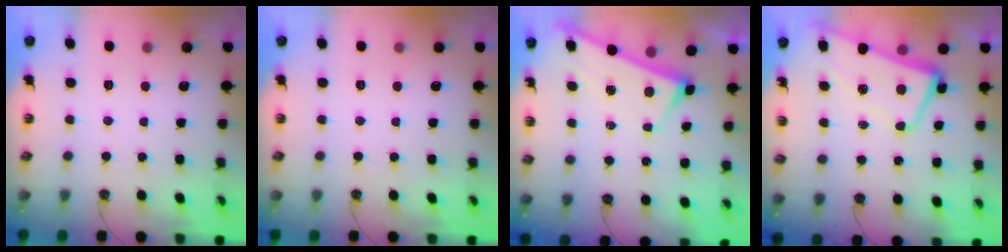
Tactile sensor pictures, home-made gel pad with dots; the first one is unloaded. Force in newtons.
{"total": 0.0}
{"total": 2.9, "press": 2.9, "slide": 0.2}
{"total": 1.1, "press": 0.6, "slide": 0.9}